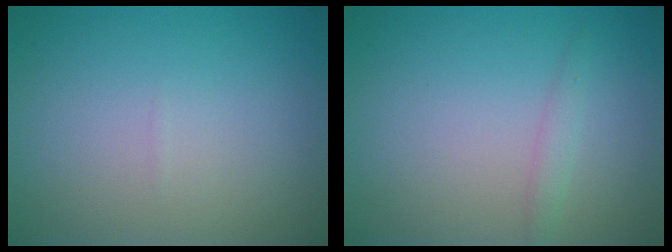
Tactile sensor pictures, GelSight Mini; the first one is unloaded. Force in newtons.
{"total": 1.0, "press": 1.0, "slide": 0.0}